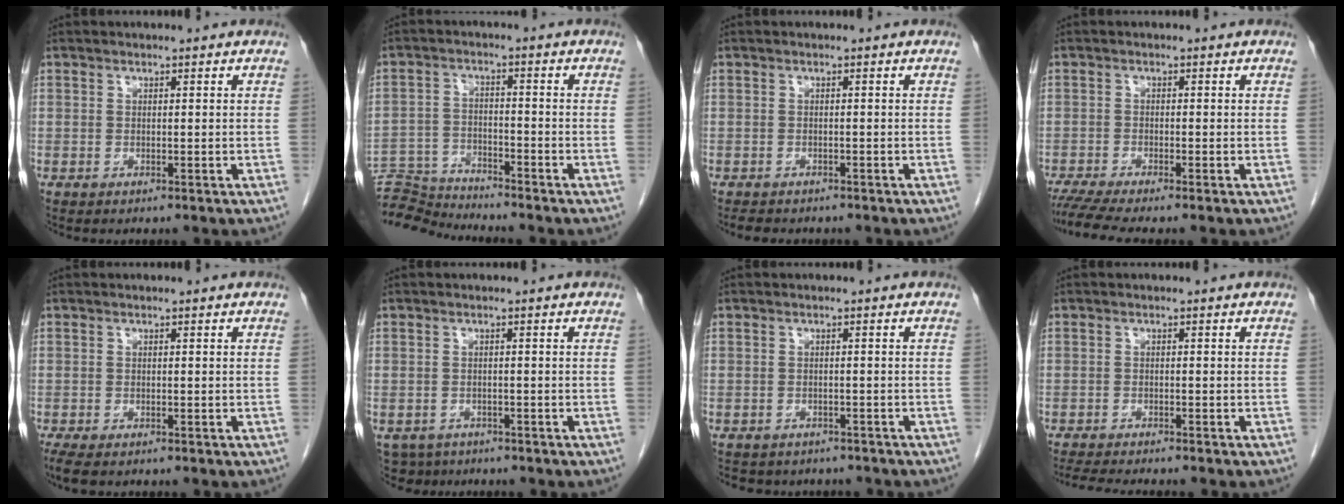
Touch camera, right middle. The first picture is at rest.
{"total": 7.2, "force": [-7.2, -0.8, -0.8], "torque": [0.008, -0.002, -0.134]}
{"total": 2.3, "force": [-2.1, 0.0, 0.9], "torque": [-0.021, -0.009, -0.031]}
{"total": 5.1, "force": [-4.4, -0.6, 2.6], "torque": [-0.045, -0.014, -0.076]}
{"total": 4.2, "force": [-3.1, 1.6, 2.4], "torque": [-0.048, -0.015, -0.049]}
{"total": 4.8, "force": [-3.5, 3.1, 0.5], "torque": [-0.008, -0.002, -0.053]}
{"total": 7.0, "force": [-6.1, 3.2, 1.3], "torque": [-0.018, 0.006, -0.067]}
{"total": 6.1, "force": [-5.5, 0.2, 2.7], "torque": [-0.039, -0.015, -0.087]}